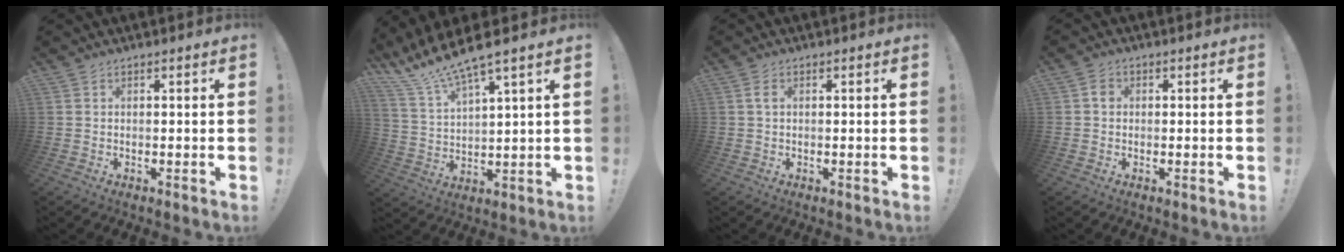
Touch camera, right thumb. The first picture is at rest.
{"total": 10.5, "force": [9.2, 0.4, 5.2], "torque": [-0.119, -0.061, 0.160]}
{"total": 1.9, "force": [0.5, 1.3, 1.2], "torque": [-0.021, 0.003, 0.008]}
{"total": 2.7, "force": [-0.2, 2.4, 1.2], "torque": [-0.008, 0.003, -0.007]}